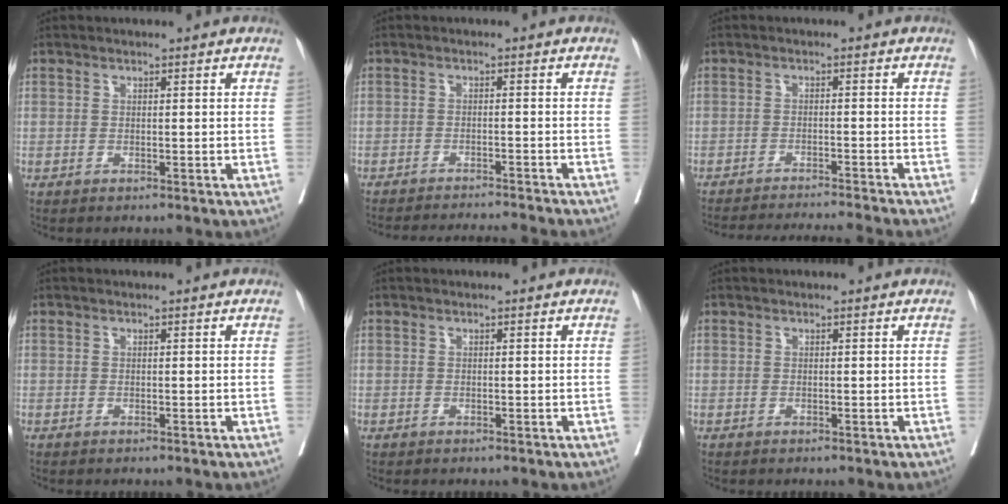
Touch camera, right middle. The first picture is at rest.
{"total": 10.6, "force": [-10.2, -0.3, 3.1], "torque": [-0.029, -0.010, -0.134]}
{"total": 13.0, "force": [-12.2, -1.4, 4.4], "torque": [-0.041, -0.021, -0.172]}
{"total": 0.0}
{"total": 0.0}
{"total": 0.0}